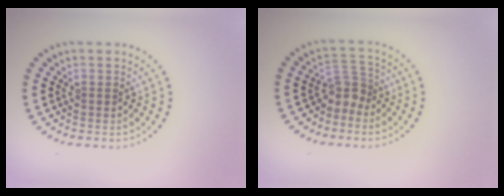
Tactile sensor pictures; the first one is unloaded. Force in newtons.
{"total": 2.5, "press": 1.9, "slide": 1.6}